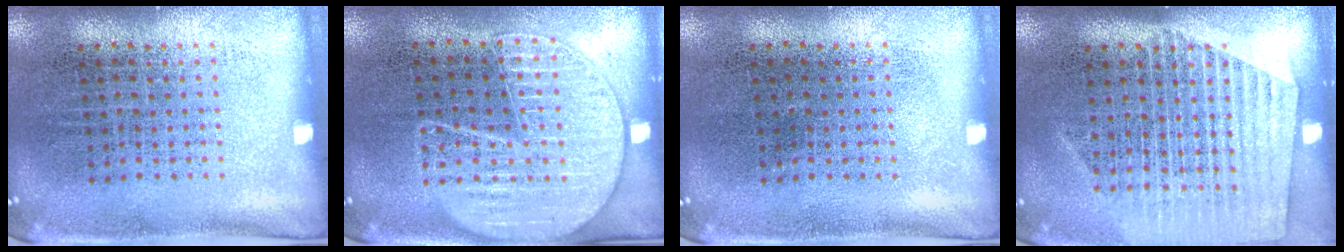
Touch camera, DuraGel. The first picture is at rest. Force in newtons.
{"total": 1.6, "press": 1.6, "slide": 0.1}
{"total": 0.0}
{"total": 1.6, "press": 1.6, "slide": 0.5}